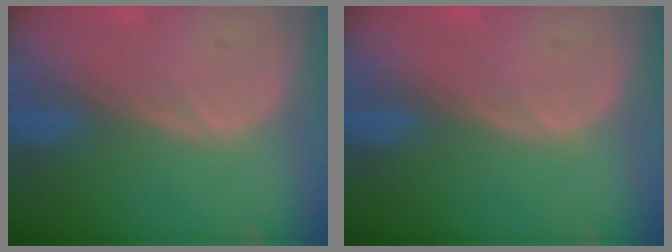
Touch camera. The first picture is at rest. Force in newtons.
{"total": 0.0}